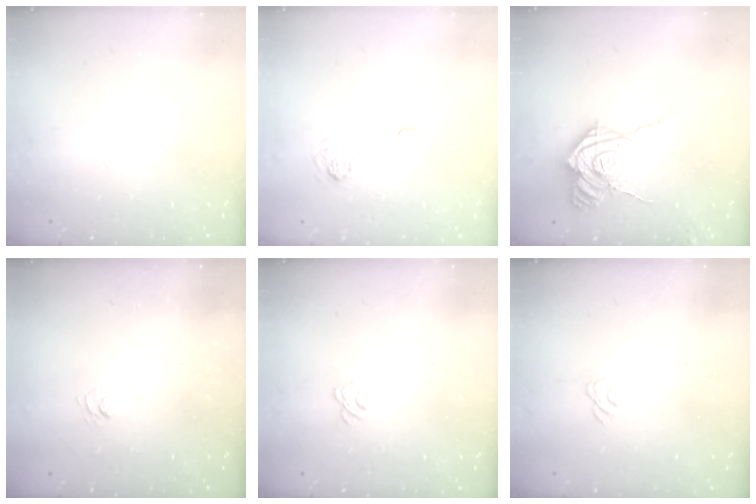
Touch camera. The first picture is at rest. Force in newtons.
{"total": 5.5, "press": 5.5, "slide": 0.5}
{"total": 17.1, "press": 17.0, "slide": 1.6}
{"total": 2.8, "press": 2.5, "slide": 1.3}
{"total": 2.1, "press": 1.8, "slide": 1.1}
{"total": 1.5, "press": 0.9, "slide": 1.2}